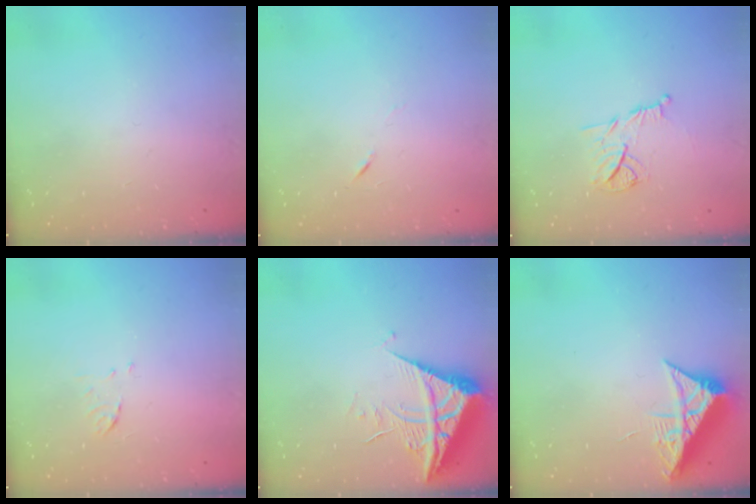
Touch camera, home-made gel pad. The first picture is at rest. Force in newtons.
{"total": 3.8, "press": 3.6, "slide": 1.1}
{"total": 8.6, "press": 8.6, "slide": 0.7}
{"total": 5.4, "press": 5.3, "slide": 1.0}
{"total": 7.8, "press": 7.7, "slide": 0.9}
{"total": 8.4, "press": 8.4, "slide": 0.5}